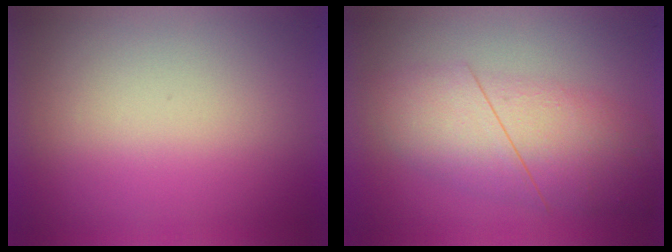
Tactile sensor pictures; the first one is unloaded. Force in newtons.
{"total": 4.5}